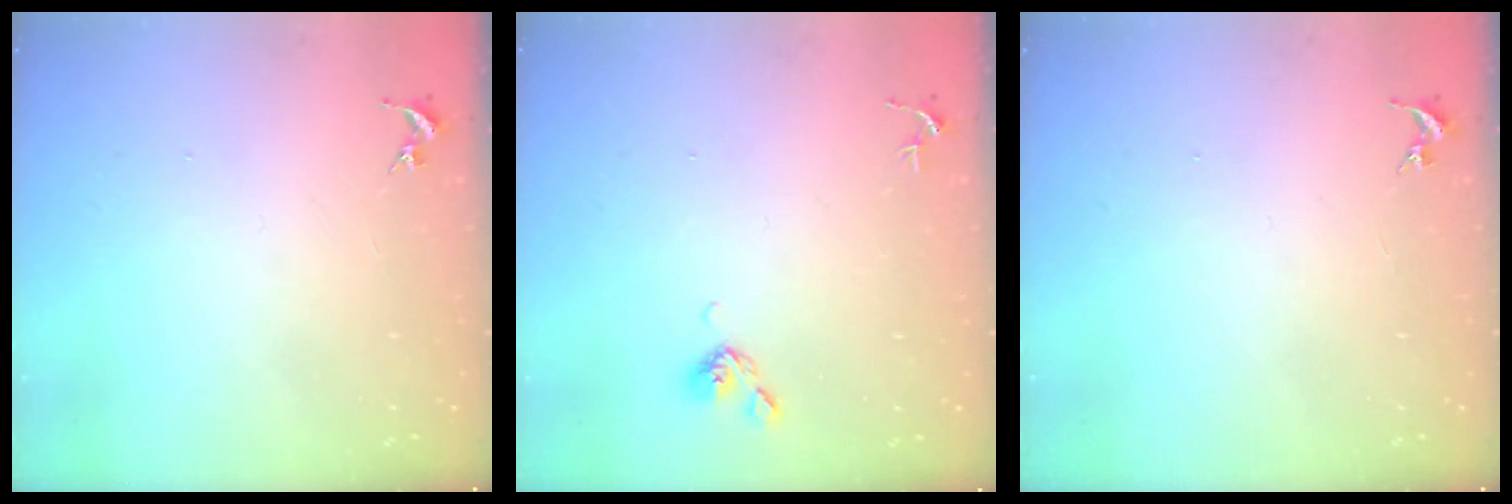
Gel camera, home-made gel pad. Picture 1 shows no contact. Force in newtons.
{"total": 5.0, "press": 4.9, "slide": 0.8}
{"total": 0.0}